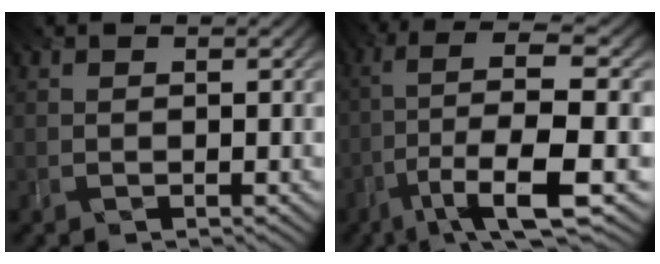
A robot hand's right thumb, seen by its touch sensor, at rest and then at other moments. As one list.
[{"total": 9.5, "force": [-3.8, 1.4, 8.6], "torque": [-0.149, 0.018, -0.078]}]